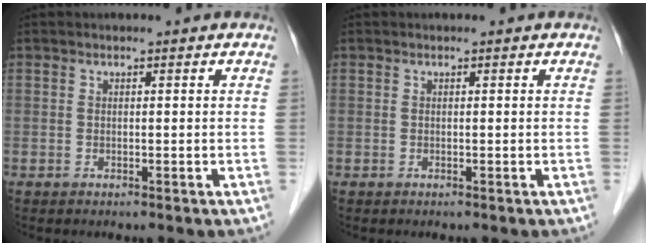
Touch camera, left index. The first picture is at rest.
{"total": 0.0}